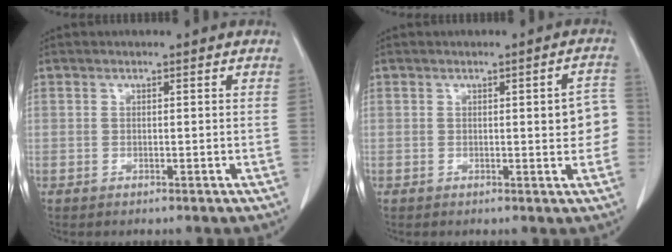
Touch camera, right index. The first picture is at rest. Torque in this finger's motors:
{"motor_torque": [0.40, -0.05, 0.09, 0.03]}